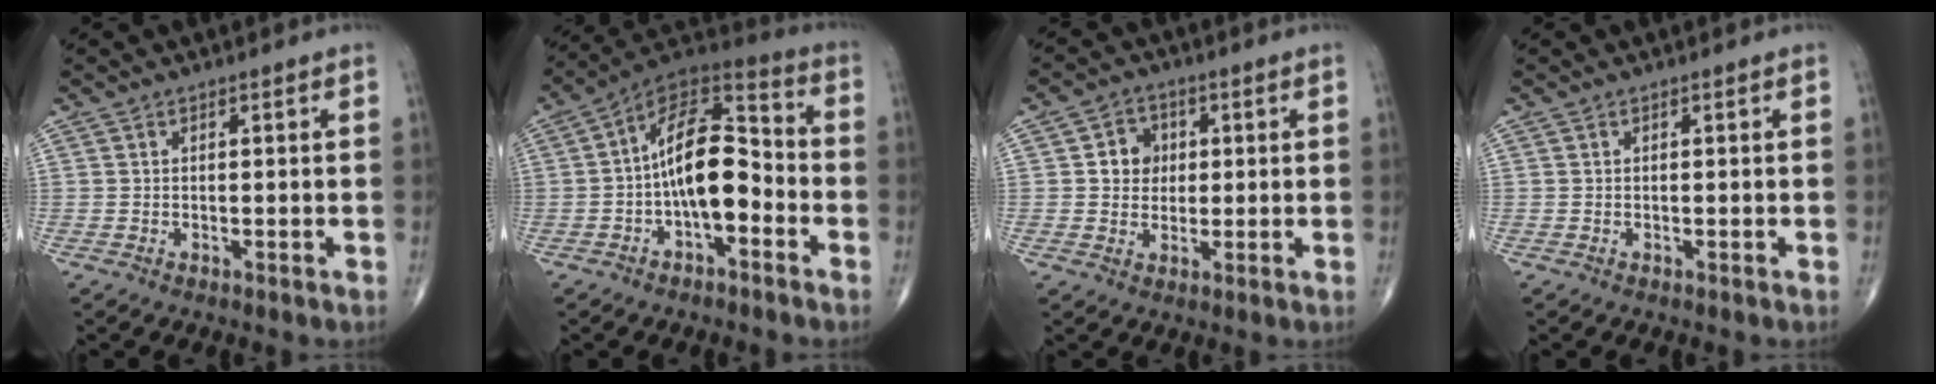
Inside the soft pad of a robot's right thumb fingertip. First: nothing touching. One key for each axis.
{"total": 15.2, "fx": -2.6, "fy": 7.7, "fz": 12.9, "tx": -0.193, "ty": 0.049, "tz": -0.054}
{"total": 5.5, "fx": 0.9, "fy": 4.9, "fz": 2.4, "tx": -0.008, "ty": 0.003, "tz": 0.011}
{"total": 0.0}